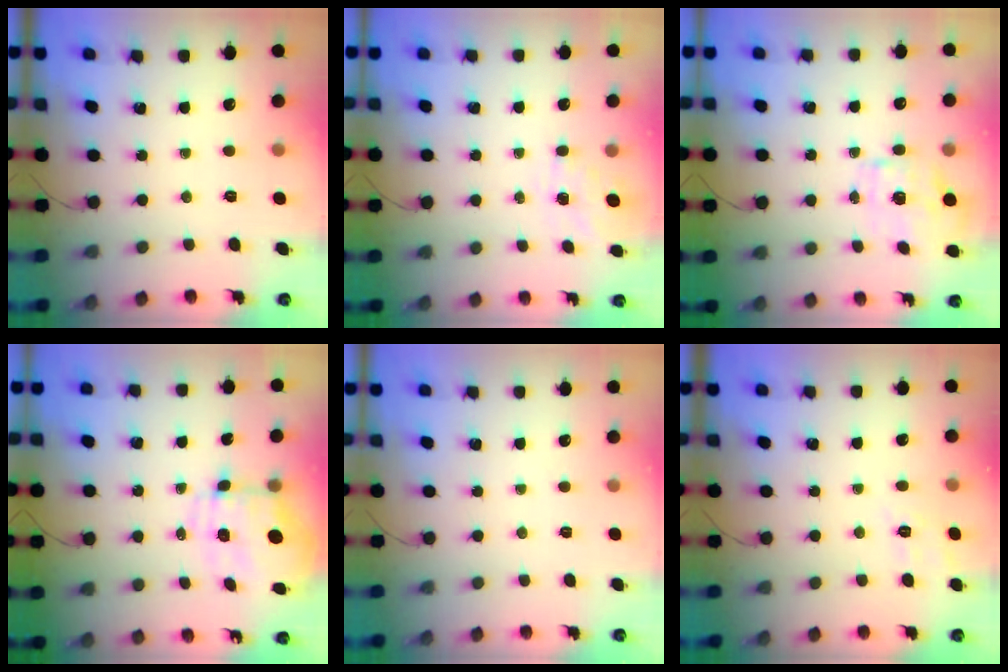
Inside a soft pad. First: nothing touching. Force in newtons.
{"total": 6.7, "press": 6.5, "slide": 1.4}
{"total": 1.9, "press": 1.6, "slide": 1.0}
{"total": 3.3, "press": 2.9, "slide": 1.7}
{"total": 2.5, "press": 2.5, "slide": 0.5}
{"total": 3.9, "press": 3.4, "slide": 1.9}